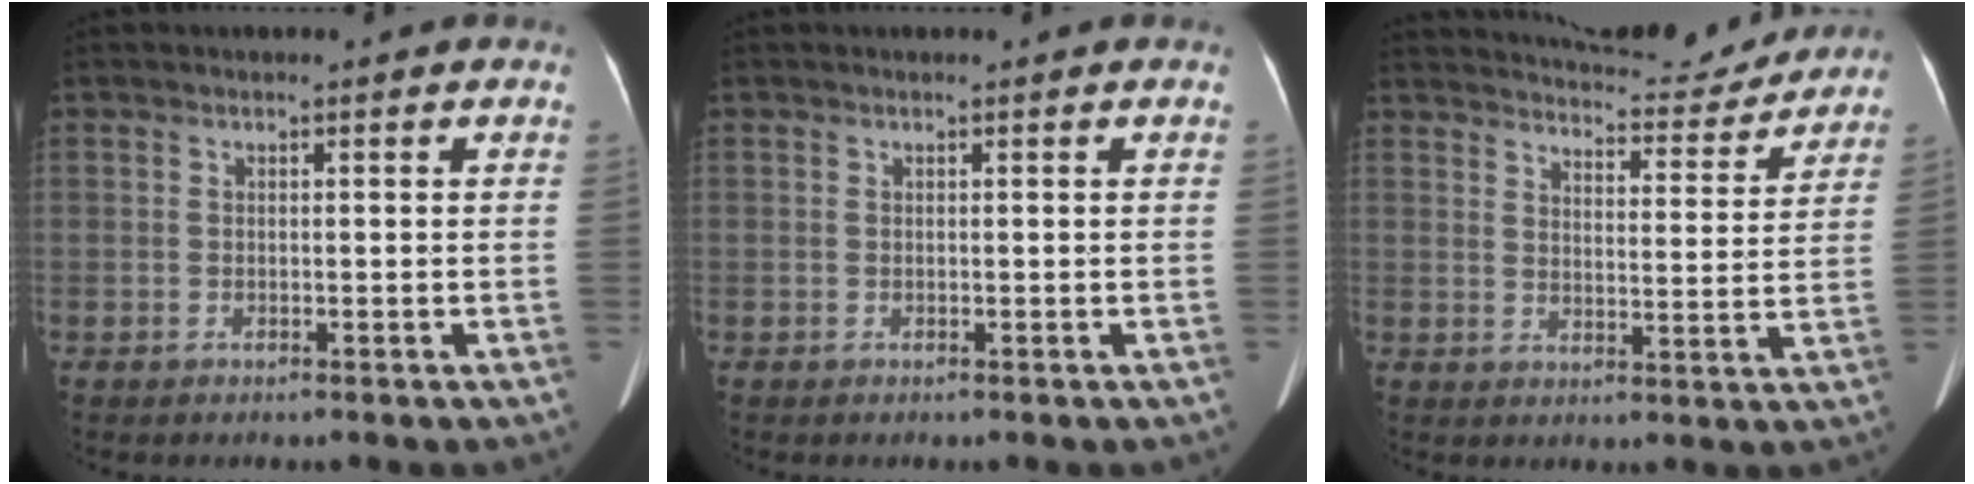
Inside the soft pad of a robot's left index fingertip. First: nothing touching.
{"total": 0.0}
{"total": 14.1, "force": [13.7, 1.9, 2.9], "torque": [-0.030, -0.018, 0.171]}